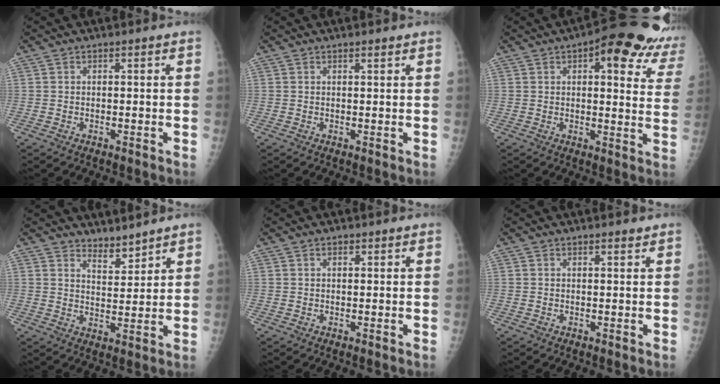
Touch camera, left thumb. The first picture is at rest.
{"total": 0.7, "force": [0.6, 0.1, 0.4], "torque": [-0.006, -0.004, 0.010]}
{"total": 19.0, "force": [11.1, 6.8, 13.8], "torque": [-0.128, -0.019, 0.114]}
{"total": 4.3, "force": [4.0, 1.2, 0.8], "torque": [0.002, -0.039, 0.073]}
{"total": 0.9, "force": [0.6, 0.5, 0.5], "torque": [-0.004, -0.002, 0.007]}
{"total": 1.0, "force": [0.9, 0.2, 0.5], "torque": [-0.006, -0.005, 0.013]}